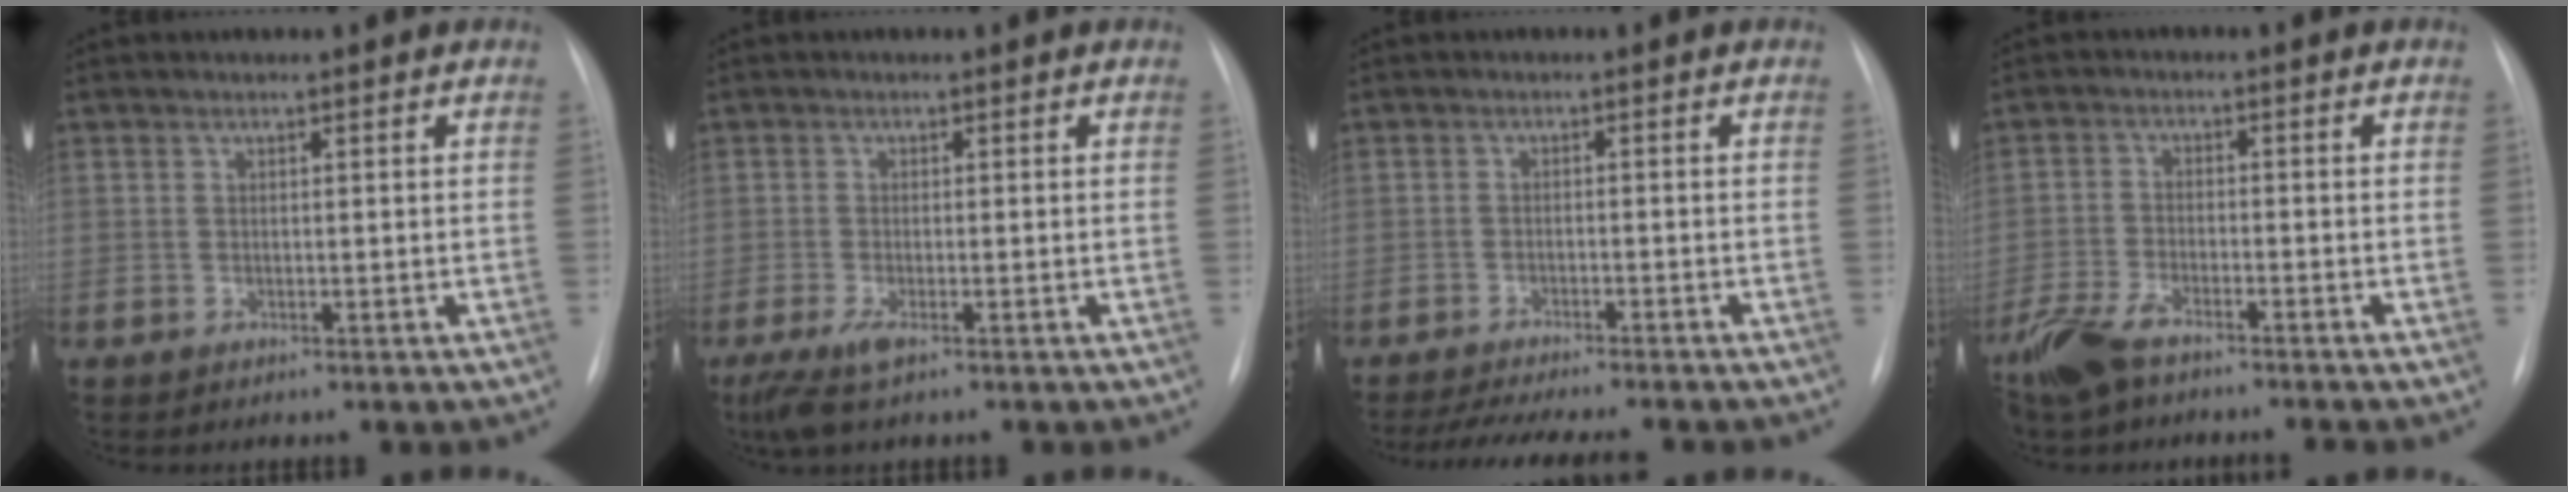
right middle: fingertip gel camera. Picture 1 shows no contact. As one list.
[{"total": 3.5, "force": [-2.0, 0.7, 2.8], "torque": [-0.066, -0.012, -0.038]}, {"total": 12.5, "force": [-11.0, 1.3, 5.7], "torque": [-0.078, -0.011, -0.150]}, {"total": 6.8, "force": [-5.6, 1.3, 3.6], "torque": [-0.078, -0.018, -0.110]}]